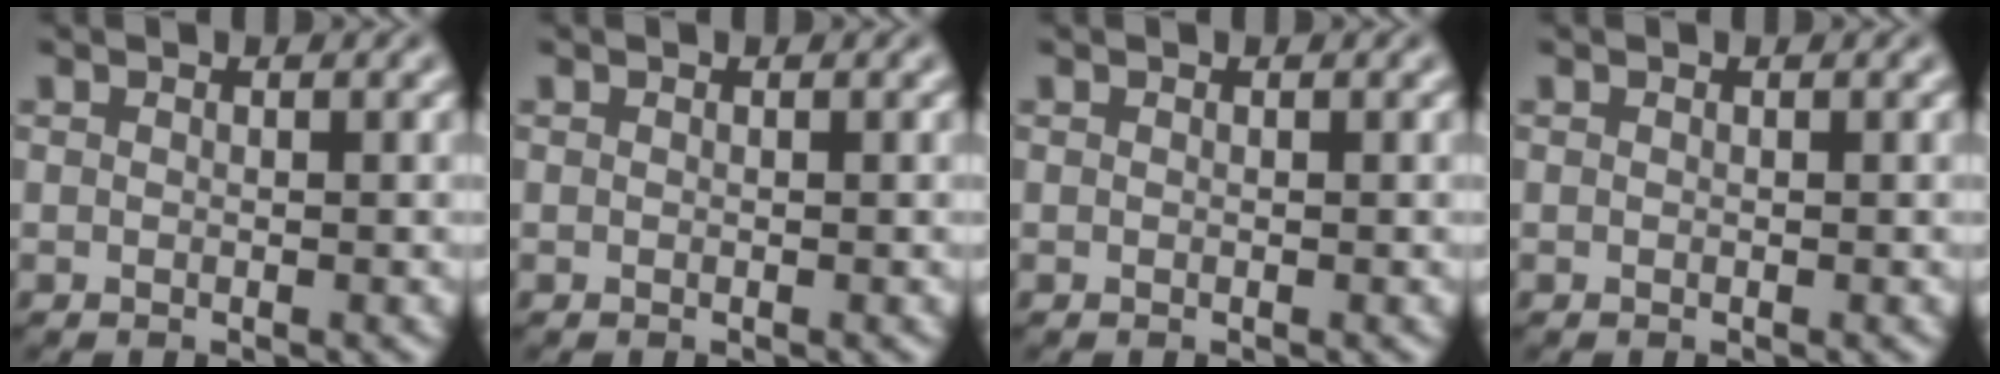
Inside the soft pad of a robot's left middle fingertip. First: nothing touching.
{"total": 0.0}
{"total": 0.0}
{"total": 0.0}